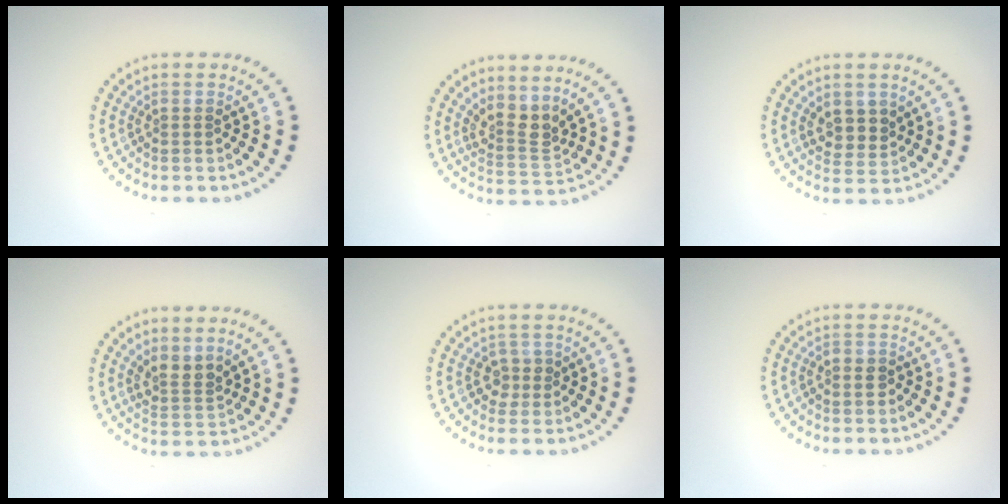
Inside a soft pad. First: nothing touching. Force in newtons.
{"total": 2.7, "press": 2.0, "slide": 1.8}
{"total": 2.4, "press": 2.2, "slide": 0.9}
{"total": 2.4, "press": 1.8, "slide": 1.6}
{"total": 1.3, "press": 1.2, "slide": 0.6}
{"total": 0.8, "press": 0.7, "slide": 0.3}